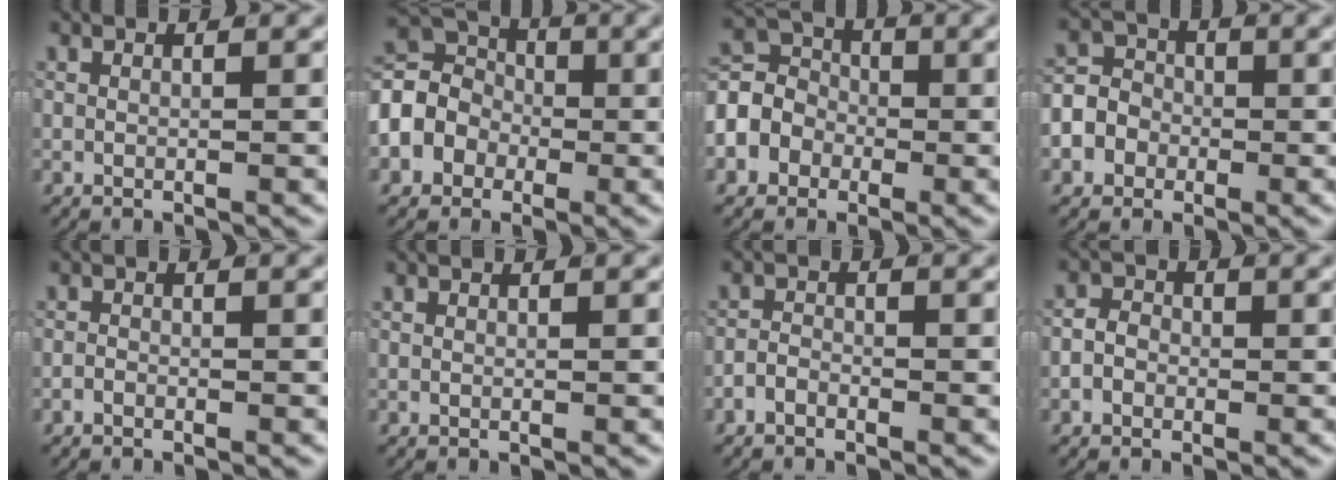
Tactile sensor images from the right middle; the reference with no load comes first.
{"total": 9.3, "force": [0.1, 8.0, 4.8], "torque": [-0.104, -0.016, -0.001]}
{"total": 7.3, "force": [-0.6, 6.4, 3.5], "torque": [-0.080, -0.018, -0.011]}
{"total": 7.1, "force": [-1.4, 6.5, 2.6], "torque": [-0.057, -0.010, -0.033]}
{"total": 0.6, "force": [-0.6, 0.1, 0.1], "torque": [-0.004, -0.004, -0.012]}
{"total": 0.0}
{"total": 1.4, "force": [-1.2, 0.5, 0.4], "torque": [-0.005, -0.001, -0.025]}
{"total": 1.9, "force": [-0.7, 1.6, 0.7], "torque": [-0.004, -0.002, -0.017]}